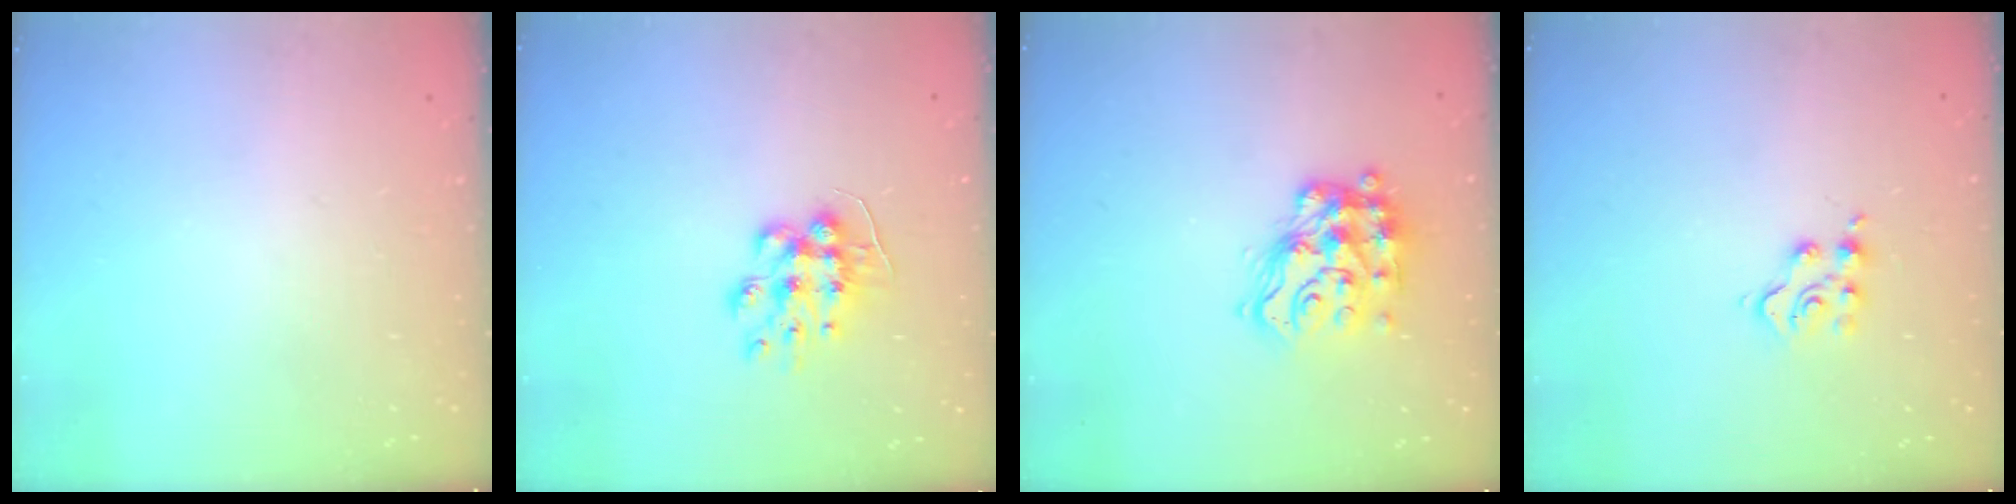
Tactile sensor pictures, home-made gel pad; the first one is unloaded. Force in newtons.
{"total": 9.4, "press": 9.3, "slide": 1.3}
{"total": 15.2, "press": 15.2, "slide": 0.9}
{"total": 4.8, "press": 4.8, "slide": 0.2}